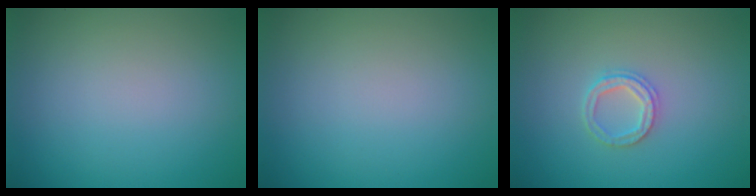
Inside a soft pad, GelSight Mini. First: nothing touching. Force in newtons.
{"total": 0.0}
{"total": 2.1, "press": 2.0, "slide": 0.4}